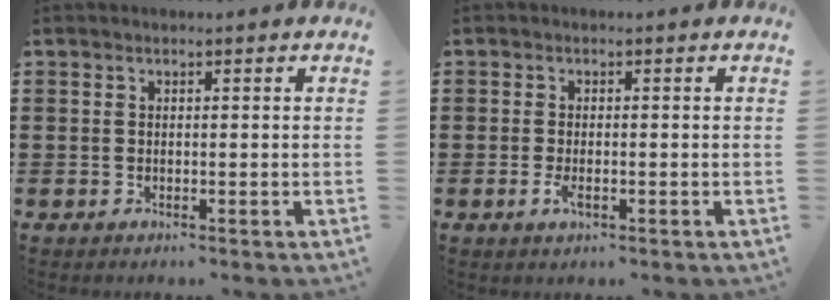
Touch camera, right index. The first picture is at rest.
{"total": 1.9, "force": [-0.7, 0.6, 1.7], "torque": [-0.048, -0.009, -0.016]}